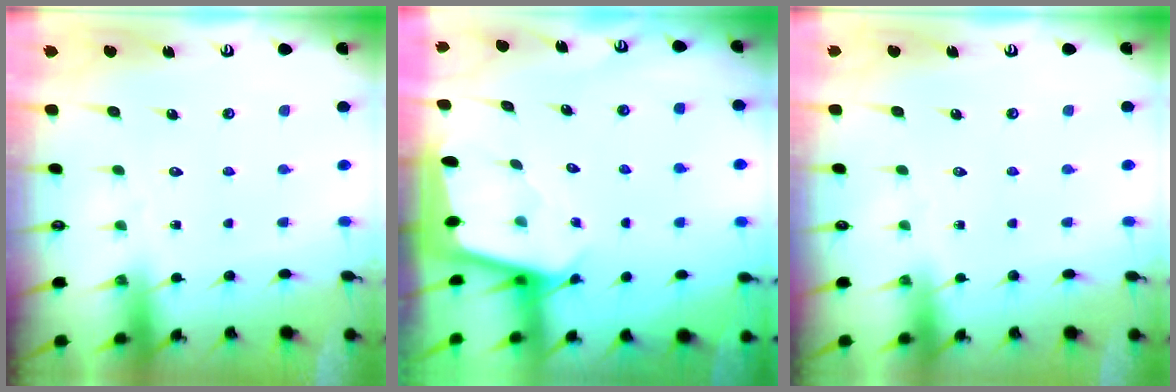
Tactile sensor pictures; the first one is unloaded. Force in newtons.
{"total": 2.5, "press": 2.5, "slide": 0.1}
{"total": 0.0}